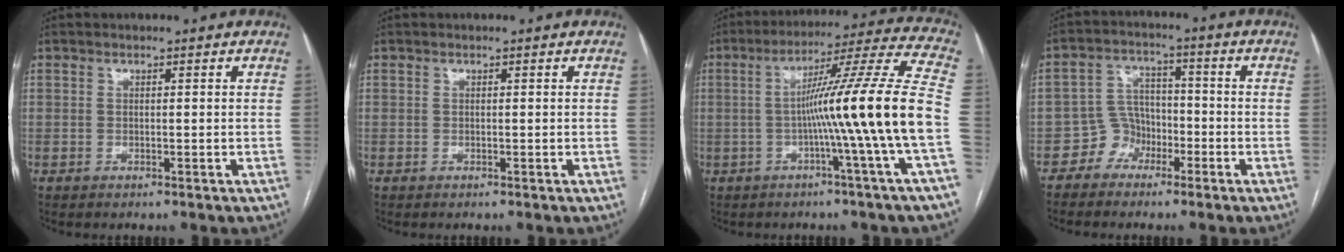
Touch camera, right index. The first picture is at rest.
{"total": 0.0}
{"total": 17.0, "force": [-3.1, -3.2, 16.4], "torque": [-0.246, 0.002, -0.060]}
{"total": 5.2, "force": [-2.9, 4.2, 0.7], "torque": [-0.011, 0.019, -0.051]}